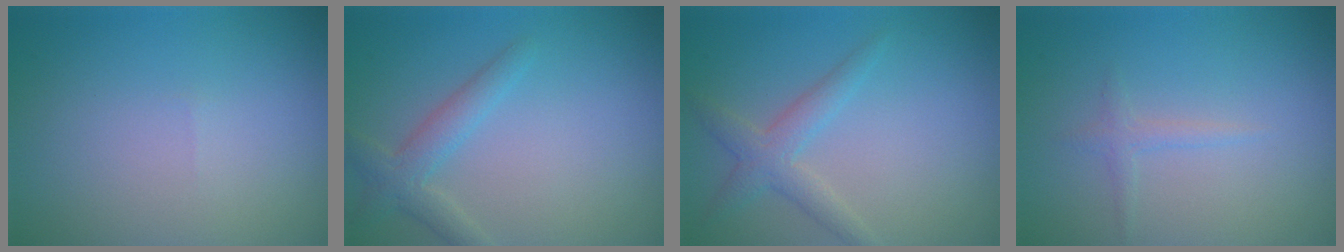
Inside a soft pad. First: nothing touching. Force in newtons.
{"total": 2.5, "press": 2.5, "slide": 0.1}
{"total": 2.6, "press": 2.6, "slide": 0.0}
{"total": 1.0, "press": 1.0, "slide": 0.1}